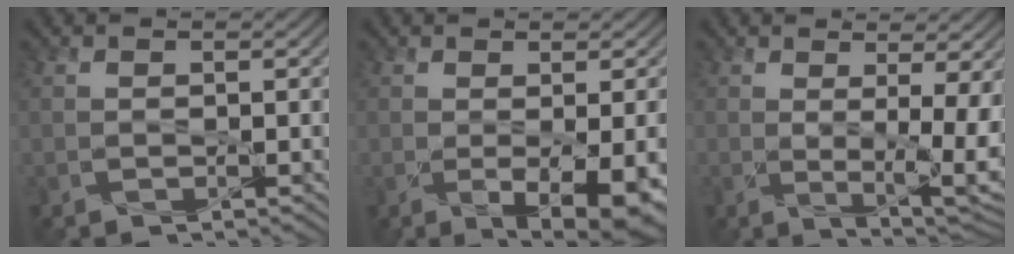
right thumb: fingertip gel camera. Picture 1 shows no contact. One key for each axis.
{"total": 6.1, "fx": -1.5, "fy": 2.0, "fz": 5.6, "tx": -0.090, "ty": -0.025, "tz": -0.003}
{"total": 8.8, "fx": 0.1, "fy": 2.8, "fz": 8.3, "tx": -0.104, "ty": -0.014, "tz": 0.013}